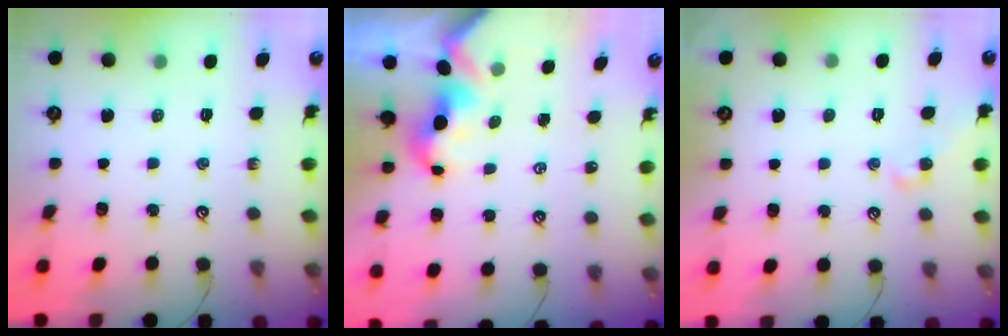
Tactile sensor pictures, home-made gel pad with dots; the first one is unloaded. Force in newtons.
{"total": 1.5, "press": 1.5, "slide": 0.2}
{"total": 1.8, "press": 1.8, "slide": 0.3}